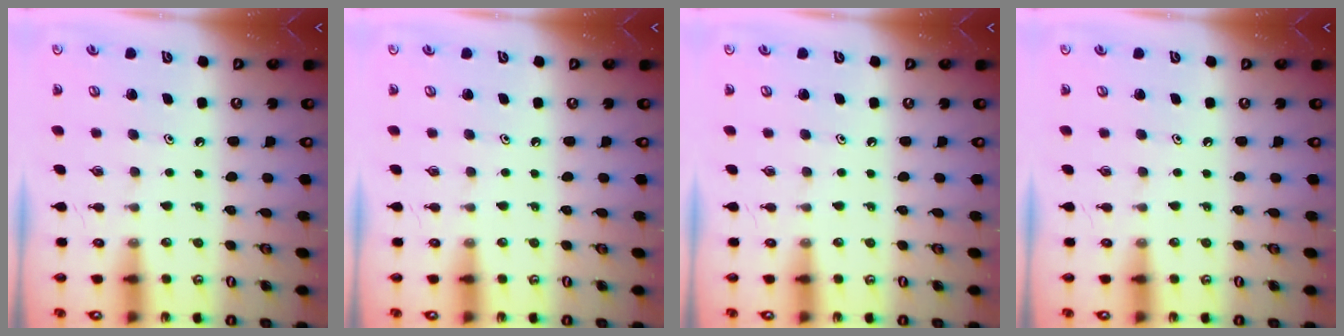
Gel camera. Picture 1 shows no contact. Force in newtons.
{"total": 0.0}
{"total": 0.0}
{"total": 0.0}